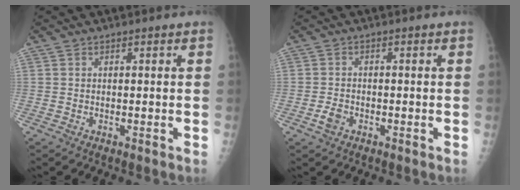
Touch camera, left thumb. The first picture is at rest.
{"total": 2.4, "force": [-1.2, 1.6, 1.4], "torque": [-0.028, 0.006, -0.023]}